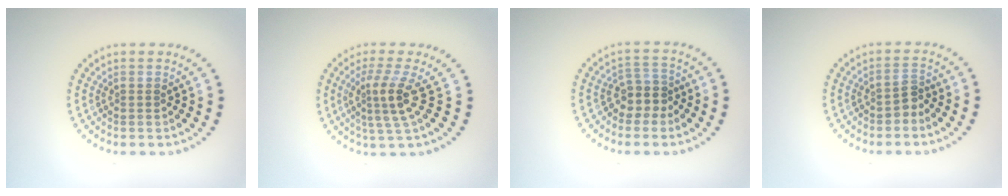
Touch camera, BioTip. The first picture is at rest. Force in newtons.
{"total": 3.2, "press": 2.3, "slide": 2.2}
{"total": 2.6, "press": 2.2, "slide": 1.5}
{"total": 1.4, "press": 1.2, "slide": 0.7}